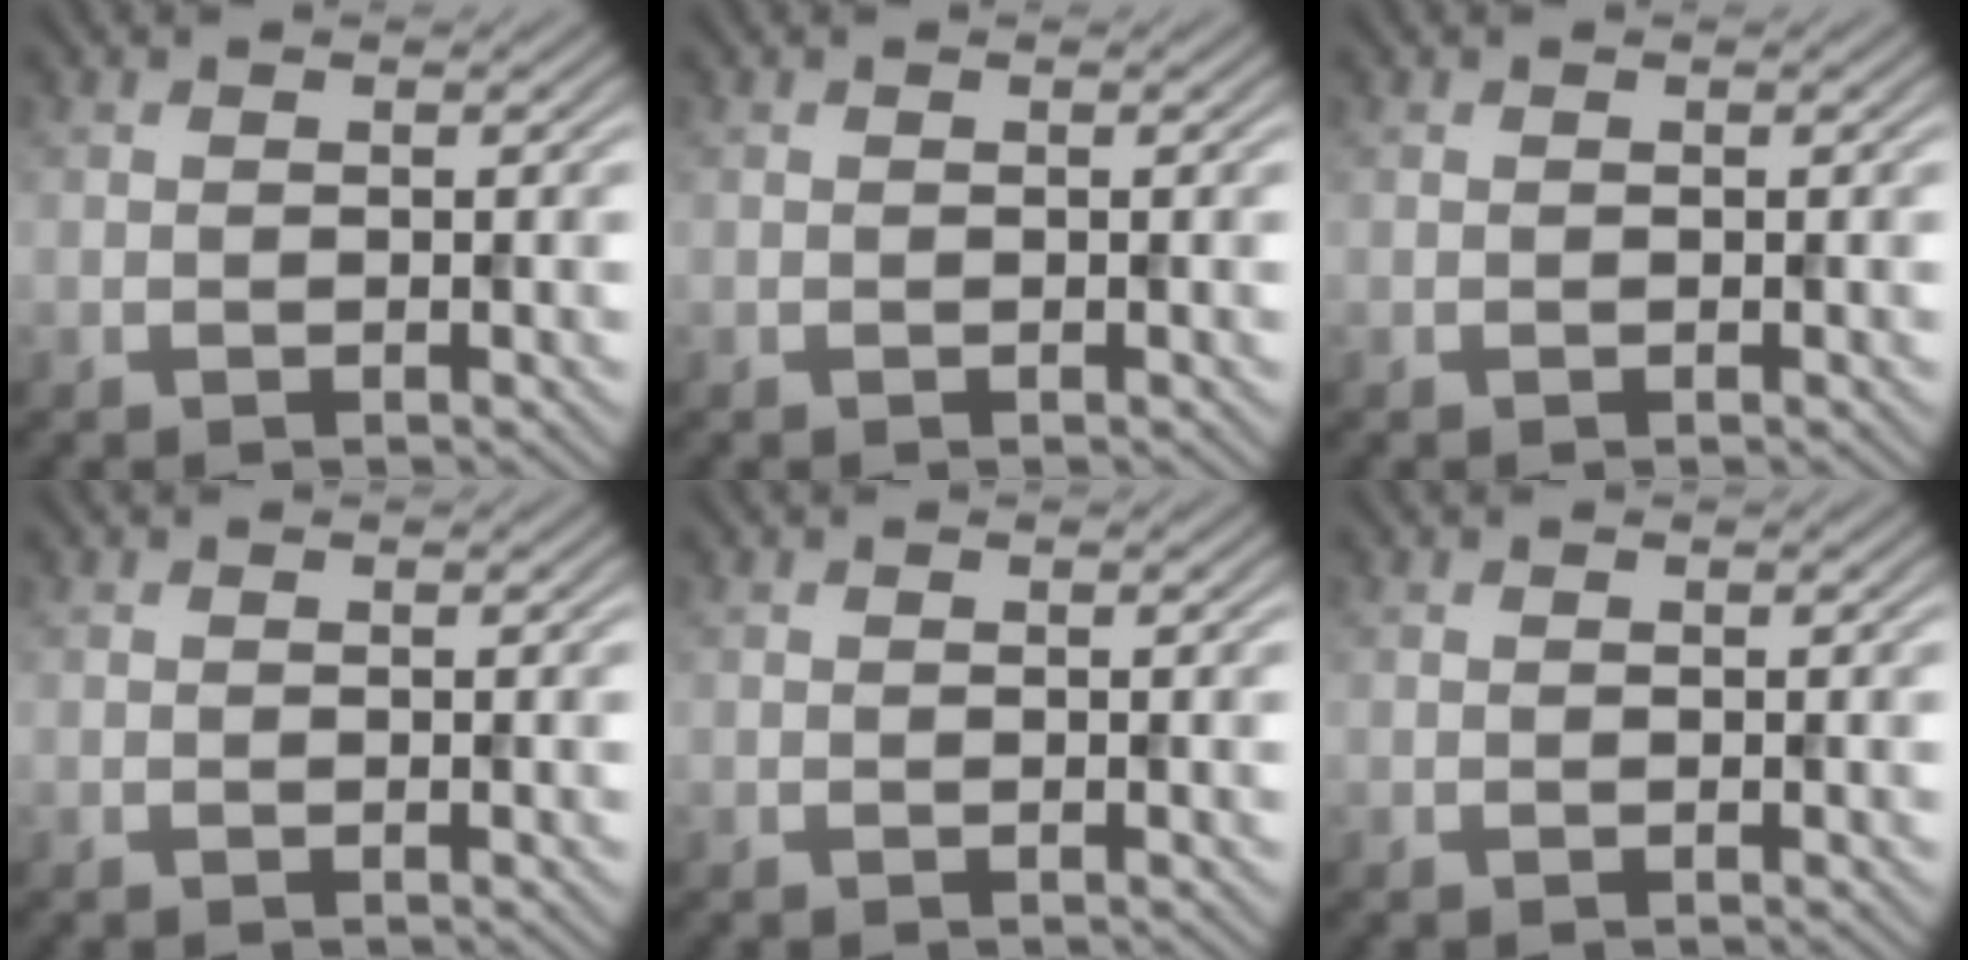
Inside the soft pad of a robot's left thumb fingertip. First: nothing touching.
{"total": 0.0}
{"total": 0.0}
{"total": 0.0}
{"total": 0.0}
{"total": 0.0}